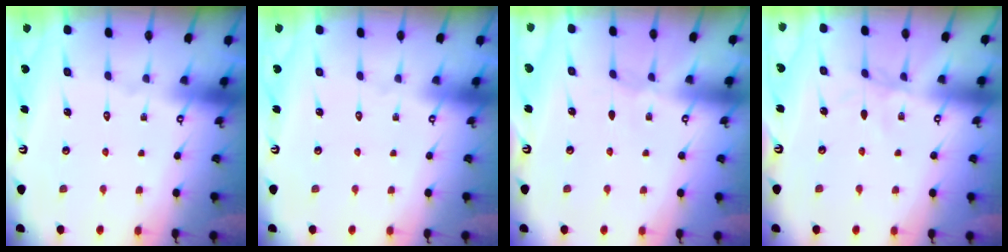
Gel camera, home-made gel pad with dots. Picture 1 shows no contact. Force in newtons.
{"total": 0.0}
{"total": 2.3, "press": 2.3, "slide": 0.4}
{"total": 2.7, "press": 2.7, "slide": 0.4}